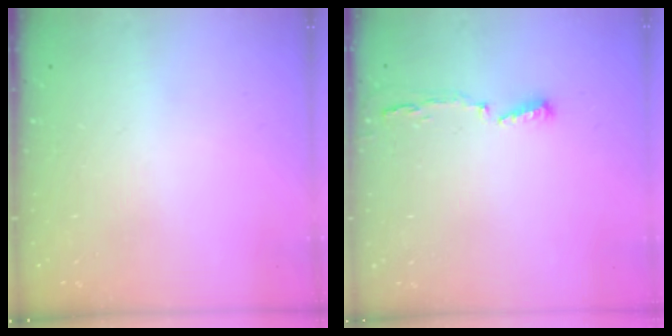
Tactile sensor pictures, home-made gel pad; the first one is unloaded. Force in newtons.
{"total": 4.1, "press": 4.0, "slide": 1.1}